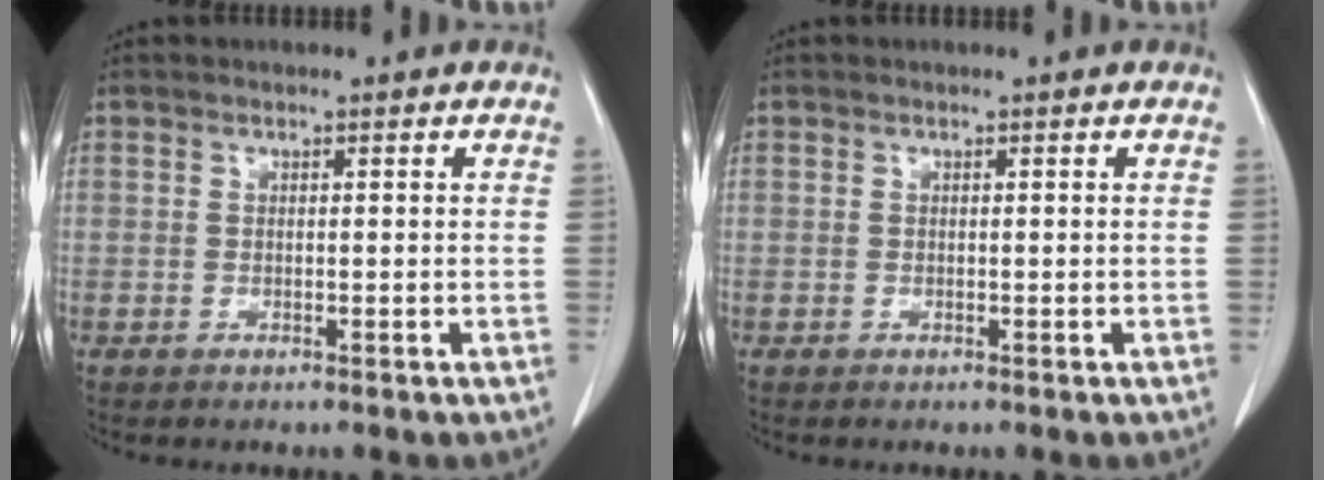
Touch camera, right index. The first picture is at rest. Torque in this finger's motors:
{"motor_torque": [-0.04, 0.04, 0.02, -0.01]}